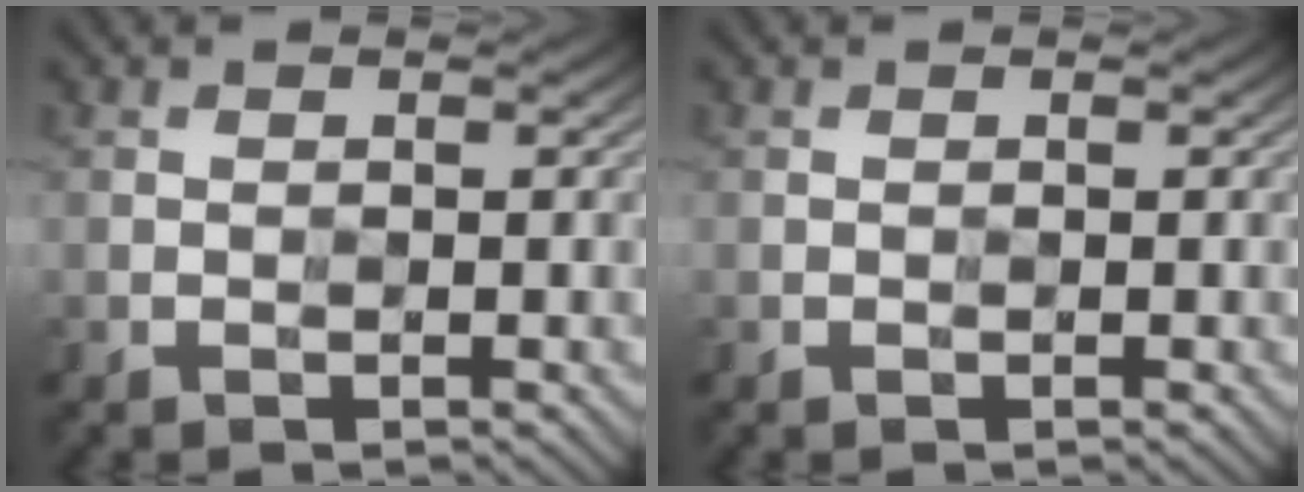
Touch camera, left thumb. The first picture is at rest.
{"total": 0.0}